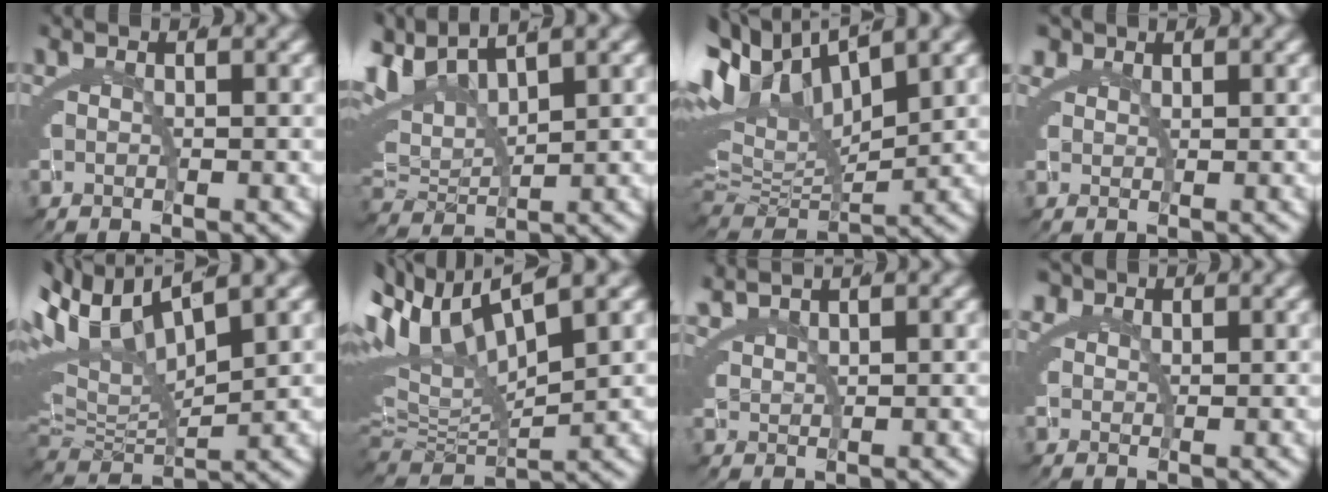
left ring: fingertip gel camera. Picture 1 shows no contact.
{"total": 8.8, "force": [3.1, 5.9, 5.7], "torque": [-0.146, 0.000, 0.053]}
{"total": 12.2, "force": [4.2, 7.8, 8.4], "torque": [-0.186, -0.005, 0.071]}
{"total": 2.2, "force": [1.6, 1.2, 0.9], "torque": [-0.031, -0.004, 0.035]}
{"total": 10.1, "force": [3.9, 6.2, 7.0], "torque": [-0.151, 0.004, 0.063]}
{"total": 9.9, "force": [4.2, 5.3, 7.2], "torque": [-0.156, 0.011, 0.071]}
{"total": 2.9, "force": [2.6, 0.4, 1.1], "torque": [-0.035, 0.001, 0.055]}
{"total": 2.4, "force": [1.5, 1.5, 1.0], "torque": [-0.034, -0.004, 0.032]}